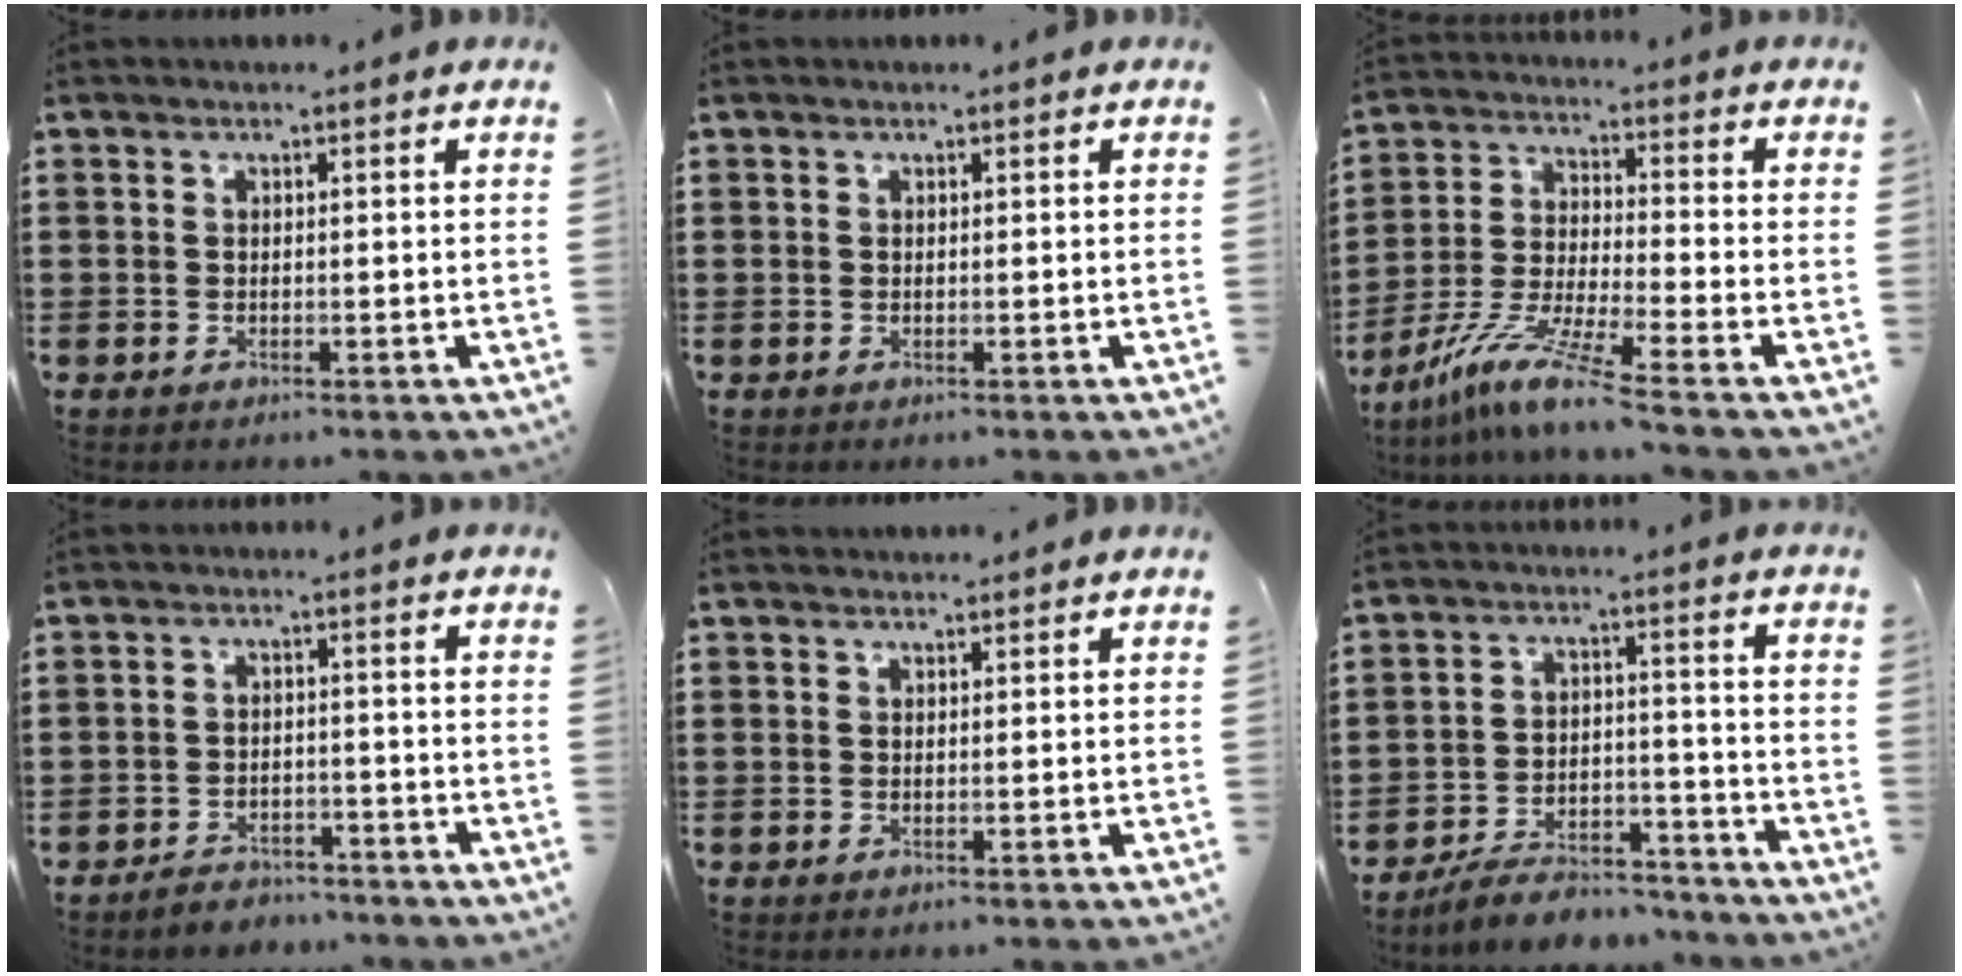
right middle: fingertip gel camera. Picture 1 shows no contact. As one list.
[{"total": 0.0}, {"total": 9.4, "force": [-7.3, 0.1, 5.9], "torque": [-0.125, -0.006, -0.147]}, {"total": 2.9, "force": [-2.8, 0.6, 0.0], "torque": [-0.006, 0.004, -0.061]}, {"total": 0.7, "force": [0.7, 0.1, 0.0], "torque": [0.006, -0.004, 0.012]}, {"total": 7.1, "force": [-6.8, 1.6, 1.7], "torque": [-0.024, 0.020, -0.129]}]